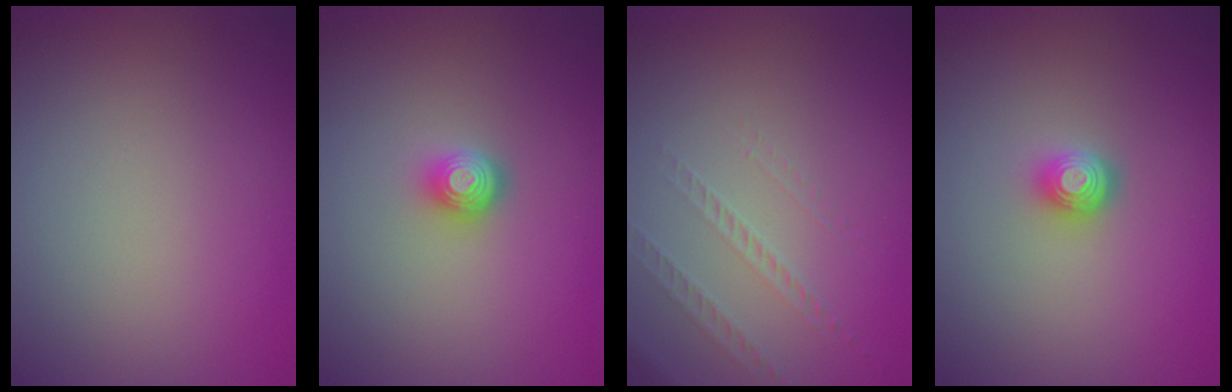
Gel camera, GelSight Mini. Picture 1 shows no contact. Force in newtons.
{"total": 2.1, "press": 1.5, "slide": 1.5}
{"total": 1.3, "press": 0.9, "slide": 0.9}
{"total": 1.9, "press": 1.4, "slide": 1.3}